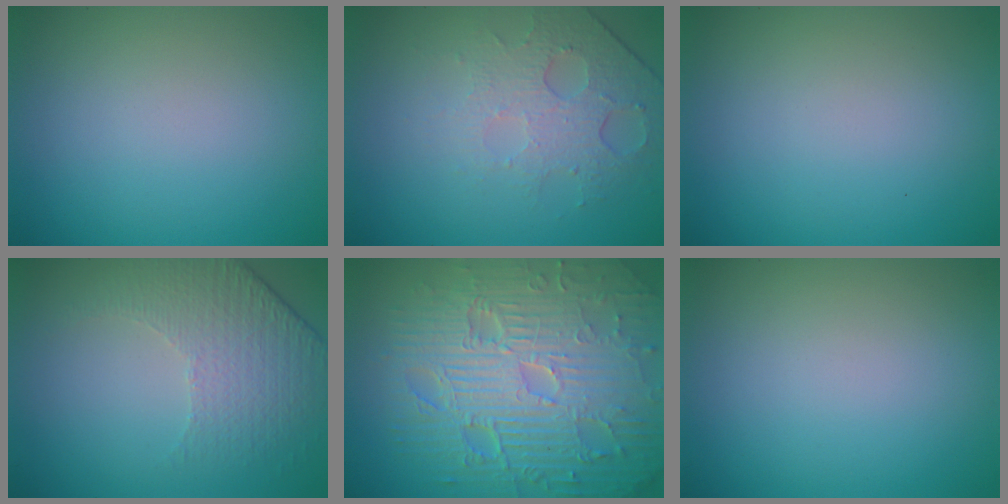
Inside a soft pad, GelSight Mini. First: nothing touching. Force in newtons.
{"total": 4.6, "press": 3.0, "slide": 3.4}
{"total": 0.0}
{"total": 4.7, "press": 3.2, "slide": 3.4}
{"total": 12.2, "press": 7.8, "slide": 9.4}
{"total": 0.0}